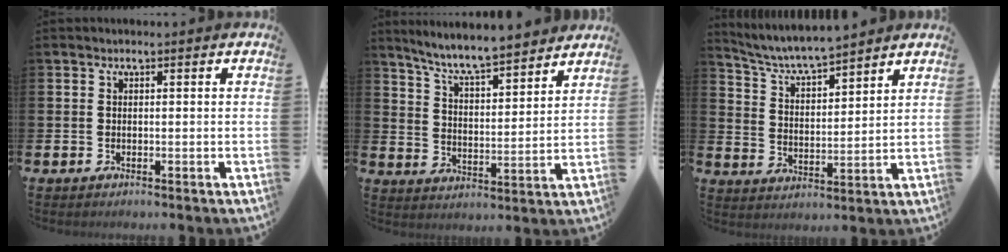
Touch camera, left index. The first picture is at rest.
{"total": 7.4, "force": [7.0, 0.4, 2.3], "torque": [-0.078, -0.047, 0.123]}
{"total": 5.8, "force": [5.6, 0.4, 1.5], "torque": [-0.059, -0.037, 0.097]}